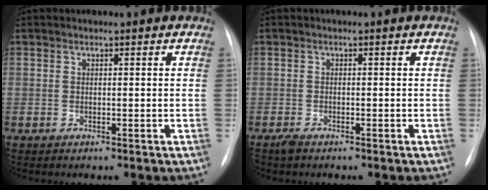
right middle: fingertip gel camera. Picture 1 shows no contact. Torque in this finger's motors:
{"motor_torque": [-0.07, -0.06, 0.01, 0.00]}